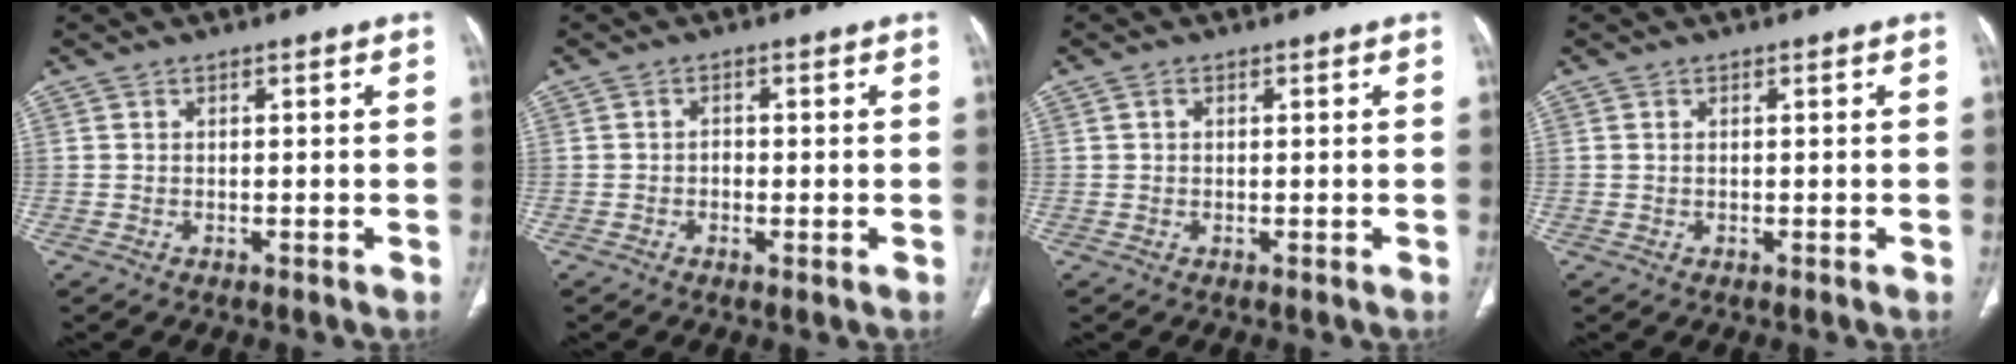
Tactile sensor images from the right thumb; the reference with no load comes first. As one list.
[{"total": 1.7, "force": [-0.3, 1.0, 1.4], "torque": [-0.022, 0.000, -0.008]}, {"total": 0.8, "force": [0.2, 0.6, 0.4], "torque": [-0.007, 0.003, 0.004]}, {"total": 0.0}]